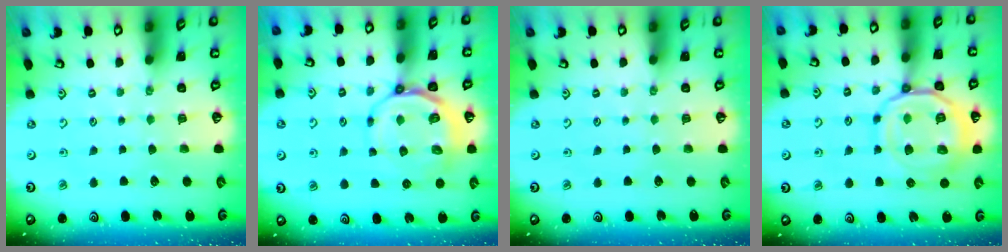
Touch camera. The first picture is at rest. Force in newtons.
{"total": 11.3, "press": 10.9, "slide": 3.0}
{"total": 0.0}
{"total": 17.3, "press": 17.2, "slide": 1.7}